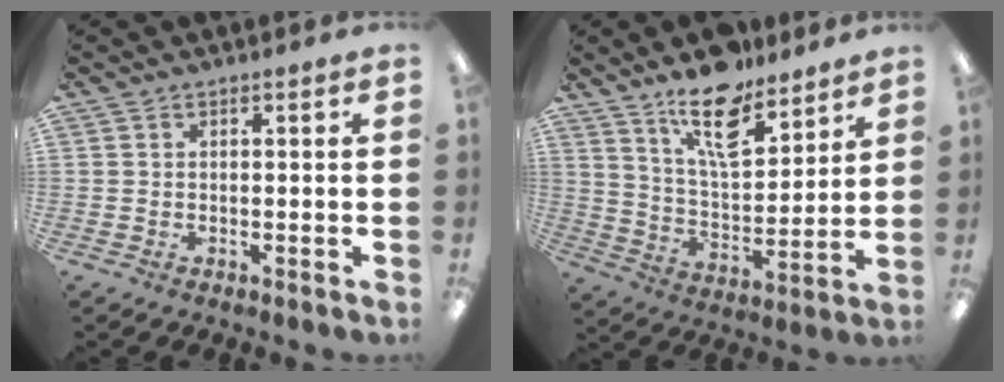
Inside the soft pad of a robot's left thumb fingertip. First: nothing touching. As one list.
[{"total": 14.9, "force": [11.0, 5.7, 8.4], "torque": [-0.137, -0.064, 0.189]}]